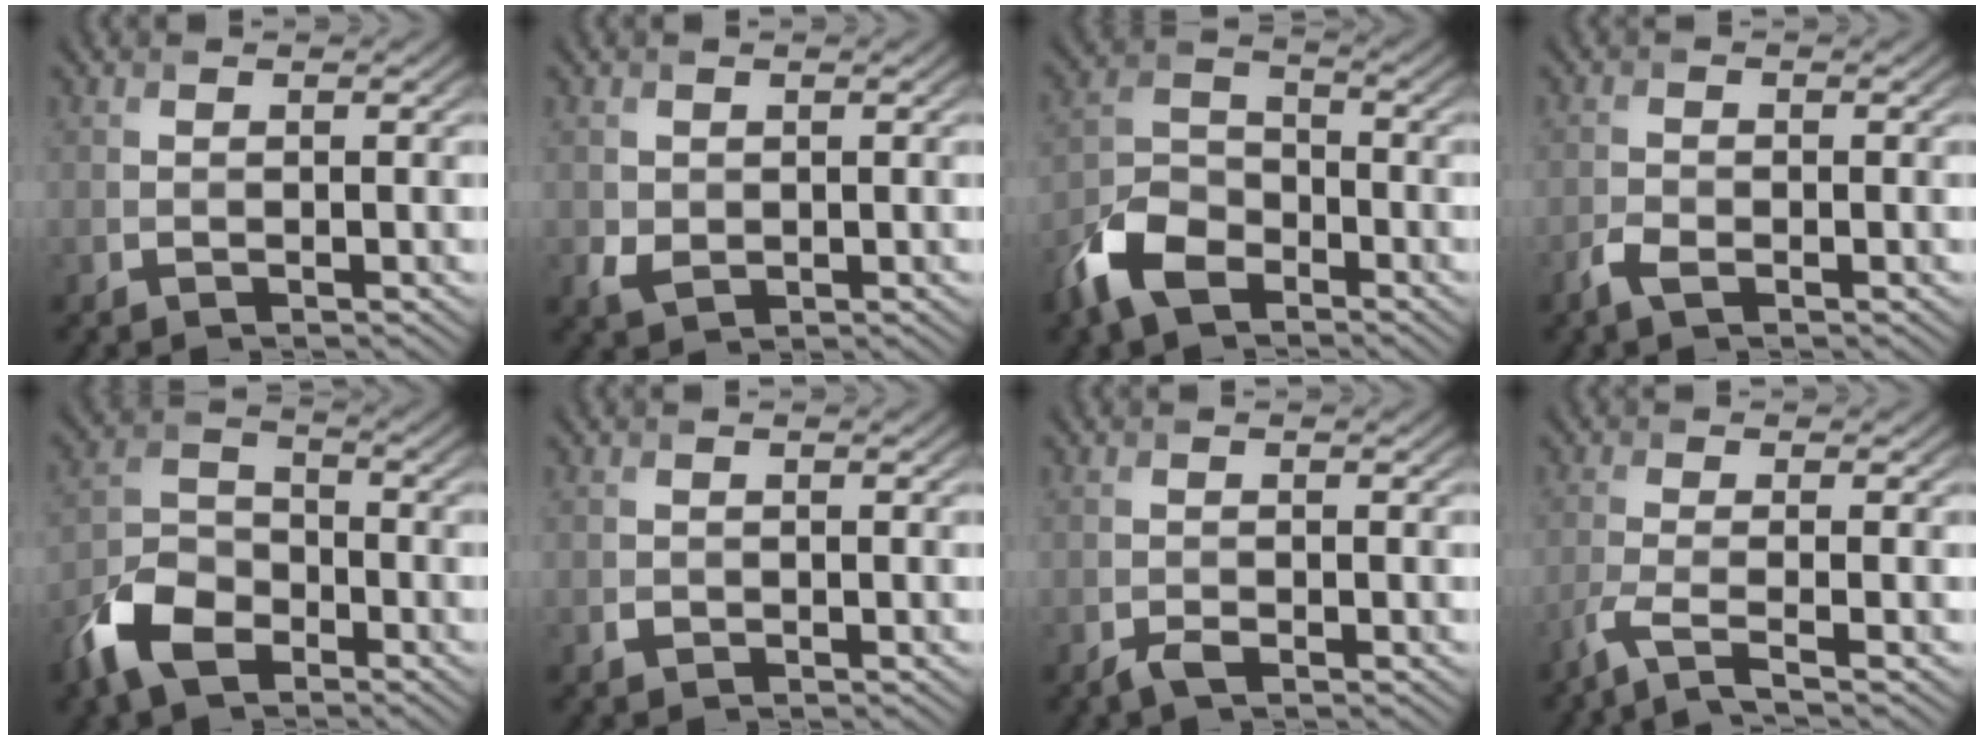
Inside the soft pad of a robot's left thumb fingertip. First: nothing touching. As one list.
[{"total": 2.0, "force": [0.0, 1.8, 1.0], "torque": [-0.024, -0.009, 0.003]}, {"total": 8.7, "force": [-5.3, 4.9, 4.8], "torque": [-0.111, -0.004, -0.121]}, {"total": 2.1, "force": [-1.3, 0.9, 1.4], "torque": [-0.033, -0.002, -0.032]}, {"total": 8.5, "force": [-5.0, 5.0, 4.7], "torque": [-0.110, -0.003, -0.114]}, {"total": 0.8, "force": [-0.3, 0.7, 0.2], "torque": [-0.002, -0.005, -0.007]}, {"total": 1.4, "force": [-0.9, 0.6, 0.9], "torque": [-0.018, -0.002, -0.018]}, {"total": 3.7, "force": [-2.2, 0.5, 2.9], "torque": [-0.050, -0.001, -0.067]}]